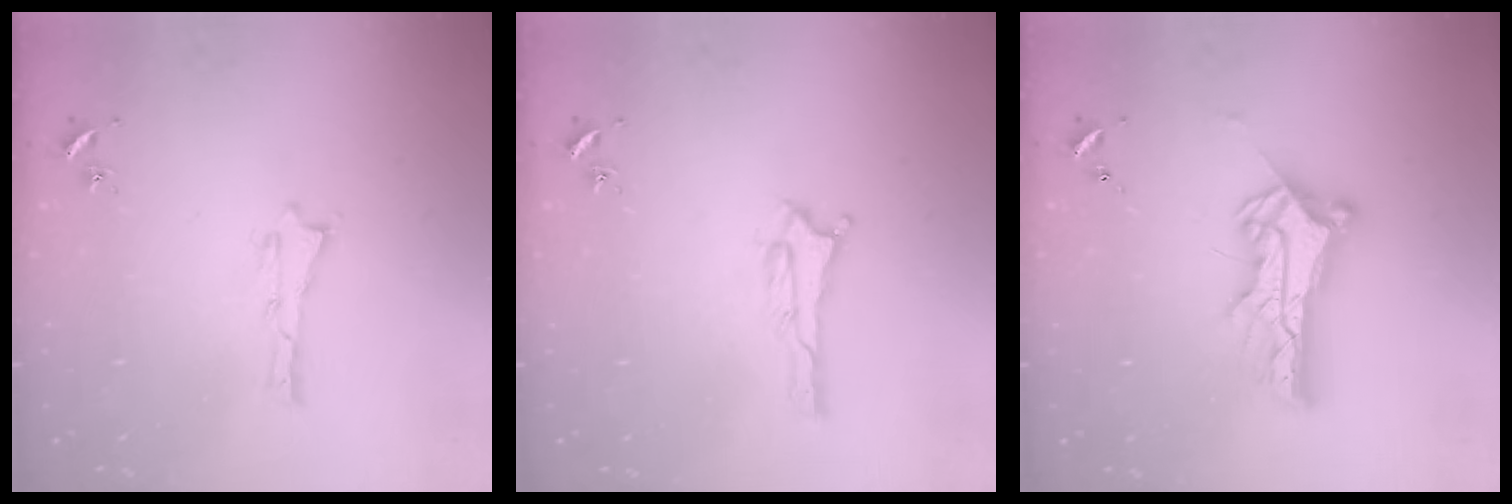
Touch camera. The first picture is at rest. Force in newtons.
{"total": 0.6, "press": 0.6, "slide": 0.1}
{"total": 10.5, "press": 10.5, "slide": 0.8}